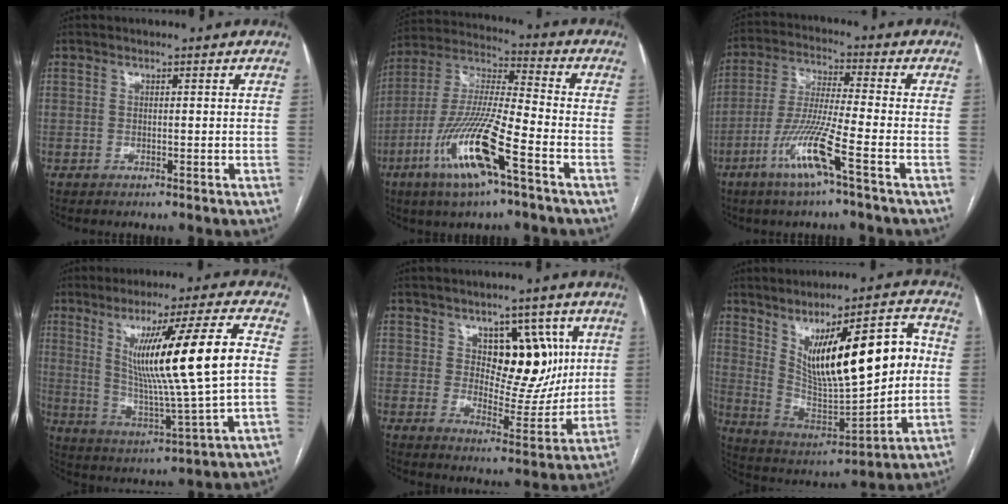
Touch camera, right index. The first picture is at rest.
{"total": 15.8, "force": [-7.4, 1.6, 13.8], "torque": [-0.287, -0.016, -0.139]}
{"total": 10.5, "force": [-5.2, -0.5, 9.1], "torque": [-0.186, -0.012, -0.104]}
{"total": 16.9, "force": [2.6, -0.9, 16.7], "torque": [-0.279, -0.009, 0.044]}
{"total": 10.7, "force": [3.4, 6.1, 8.0], "torque": [-0.100, 0.012, 0.061]}
{"total": 18.9, "force": [4.0, 4.9, 17.8], "torque": [-0.286, 0.016, 0.081]}